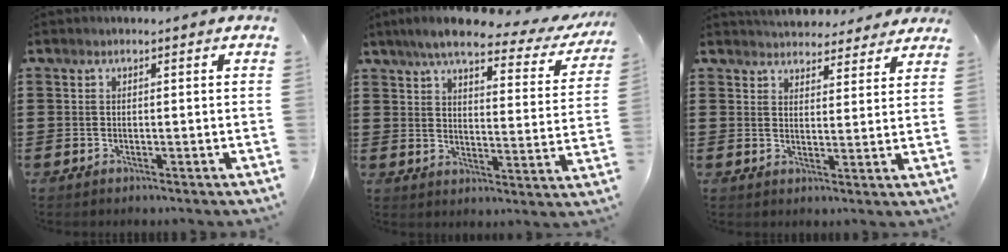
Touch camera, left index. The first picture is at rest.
{"total": 7.4, "force": [6.1, 1.0, 4.1], "torque": [-0.096, -0.030, 0.101]}
{"total": 4.1, "force": [4.0, 0.8, 0.2], "torque": [-0.012, -0.020, 0.071]}